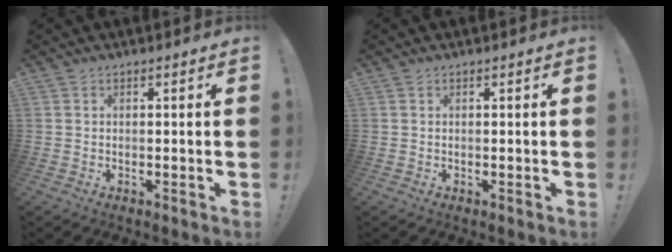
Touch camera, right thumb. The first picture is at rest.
{"total": 0.0}